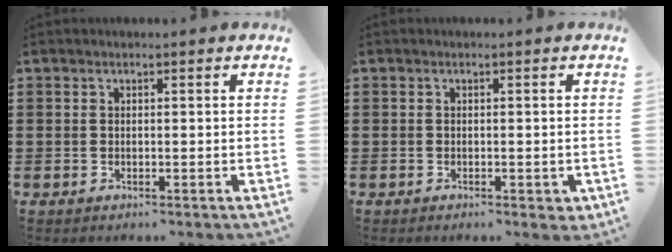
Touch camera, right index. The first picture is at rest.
{"total": 0.9, "force": [-0.4, 0.5, 0.6], "torque": [-0.012, 0.002, -0.008]}